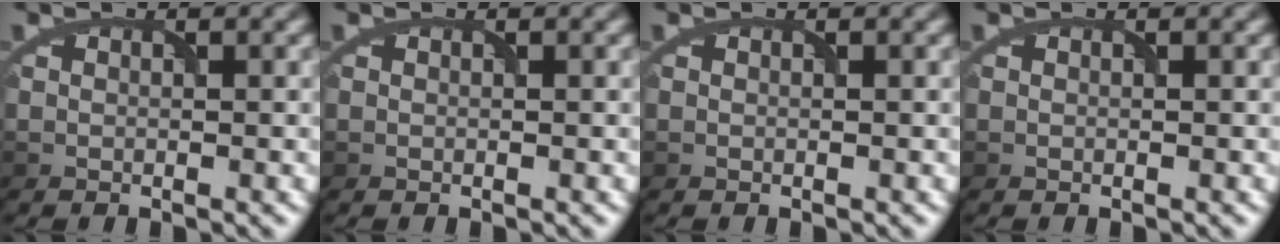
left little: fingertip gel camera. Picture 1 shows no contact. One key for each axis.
{"total": 0.0}
{"total": 0.0}
{"total": 0.0}